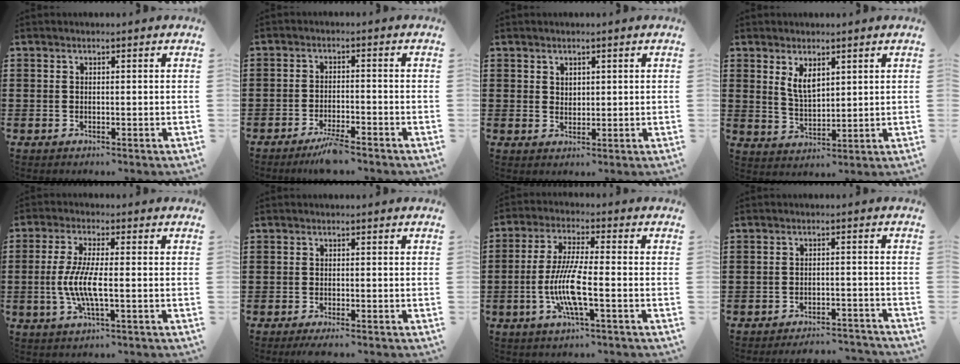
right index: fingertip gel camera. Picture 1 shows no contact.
{"total": 3.8, "force": [-3.2, 0.2, 2.0], "torque": [-0.032, 0.000, -0.059]}
{"total": 1.7, "force": [1.4, 1.0, 0.2], "torque": [-0.006, 0.004, 0.027]}
{"total": 4.3, "force": [2.3, 2.0, 3.0], "torque": [-0.065, 0.004, 0.042]}
{"total": 6.4, "force": [-1.2, 1.2, 6.2], "torque": [-0.144, -0.013, -0.033]}
{"total": 0.9, "force": [-0.7, 0.0, 0.5], "torque": [-0.009, -0.004, -0.013]}
{"total": 8.9, "force": [-2.4, 1.4, 8.5], "torque": [-0.190, -0.019, -0.054]}
{"total": 3.1, "force": [-3.1, 0.1, 0.4], "torque": [-0.011, 0.001, -0.064]}